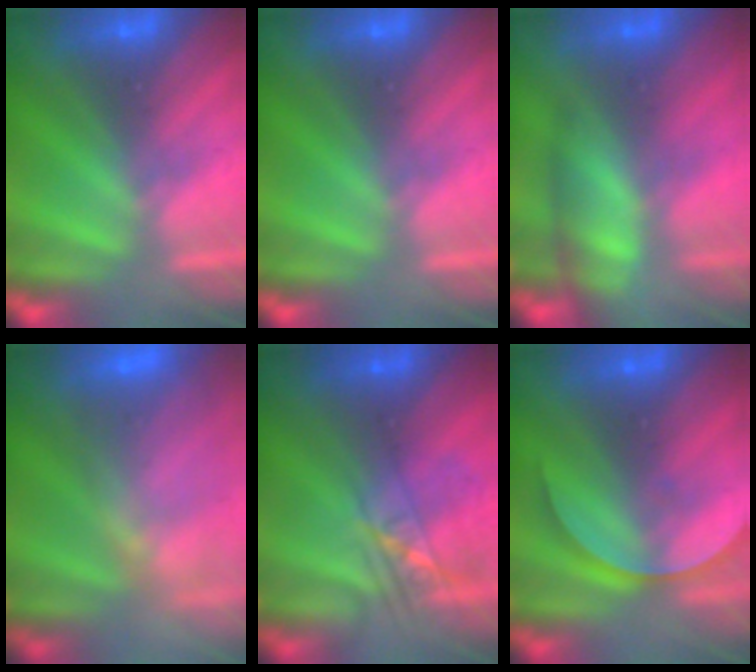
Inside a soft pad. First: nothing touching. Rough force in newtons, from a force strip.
{"total": 0.0}
{"total": 4.9}
{"total": 5.9}
{"total": 2.4}
{"total": 2.7}